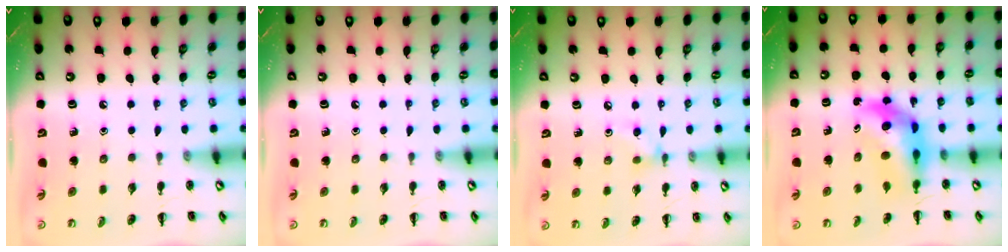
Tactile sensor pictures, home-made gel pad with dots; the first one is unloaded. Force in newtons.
{"total": 0.0}
{"total": 3.9, "press": 3.8, "slide": 0.8}
{"total": 6.1, "press": 6.0, "slide": 1.5}